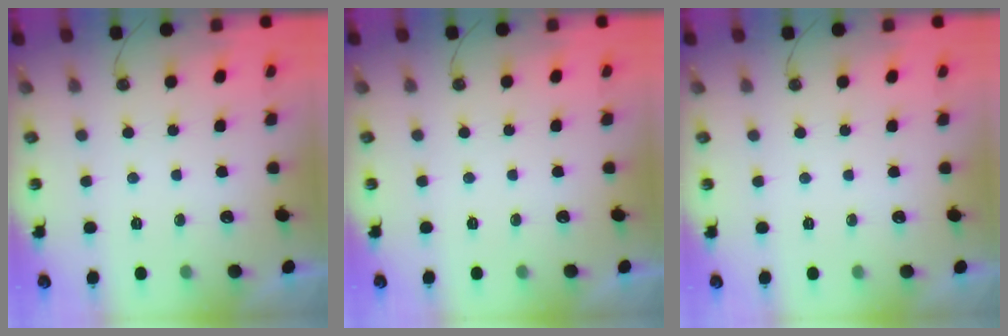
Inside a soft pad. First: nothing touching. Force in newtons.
{"total": 0.0}
{"total": 0.0}